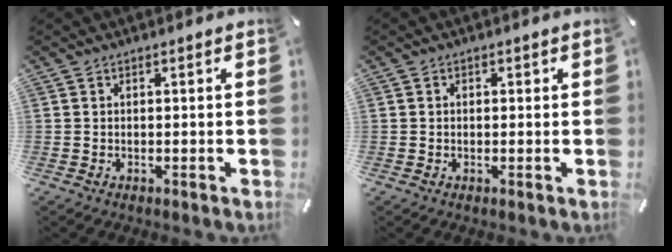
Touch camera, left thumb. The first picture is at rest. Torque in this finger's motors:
{"motor_torque": [-0.05, -0.66, 0.16, 0.23, -0.05]}